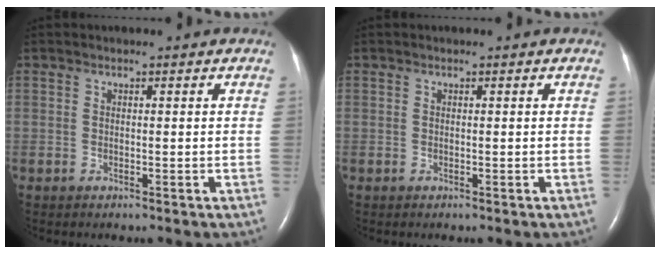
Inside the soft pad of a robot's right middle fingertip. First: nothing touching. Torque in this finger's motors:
{"motor_torque": [-0.07, 0.06, -0.02, 0.00]}